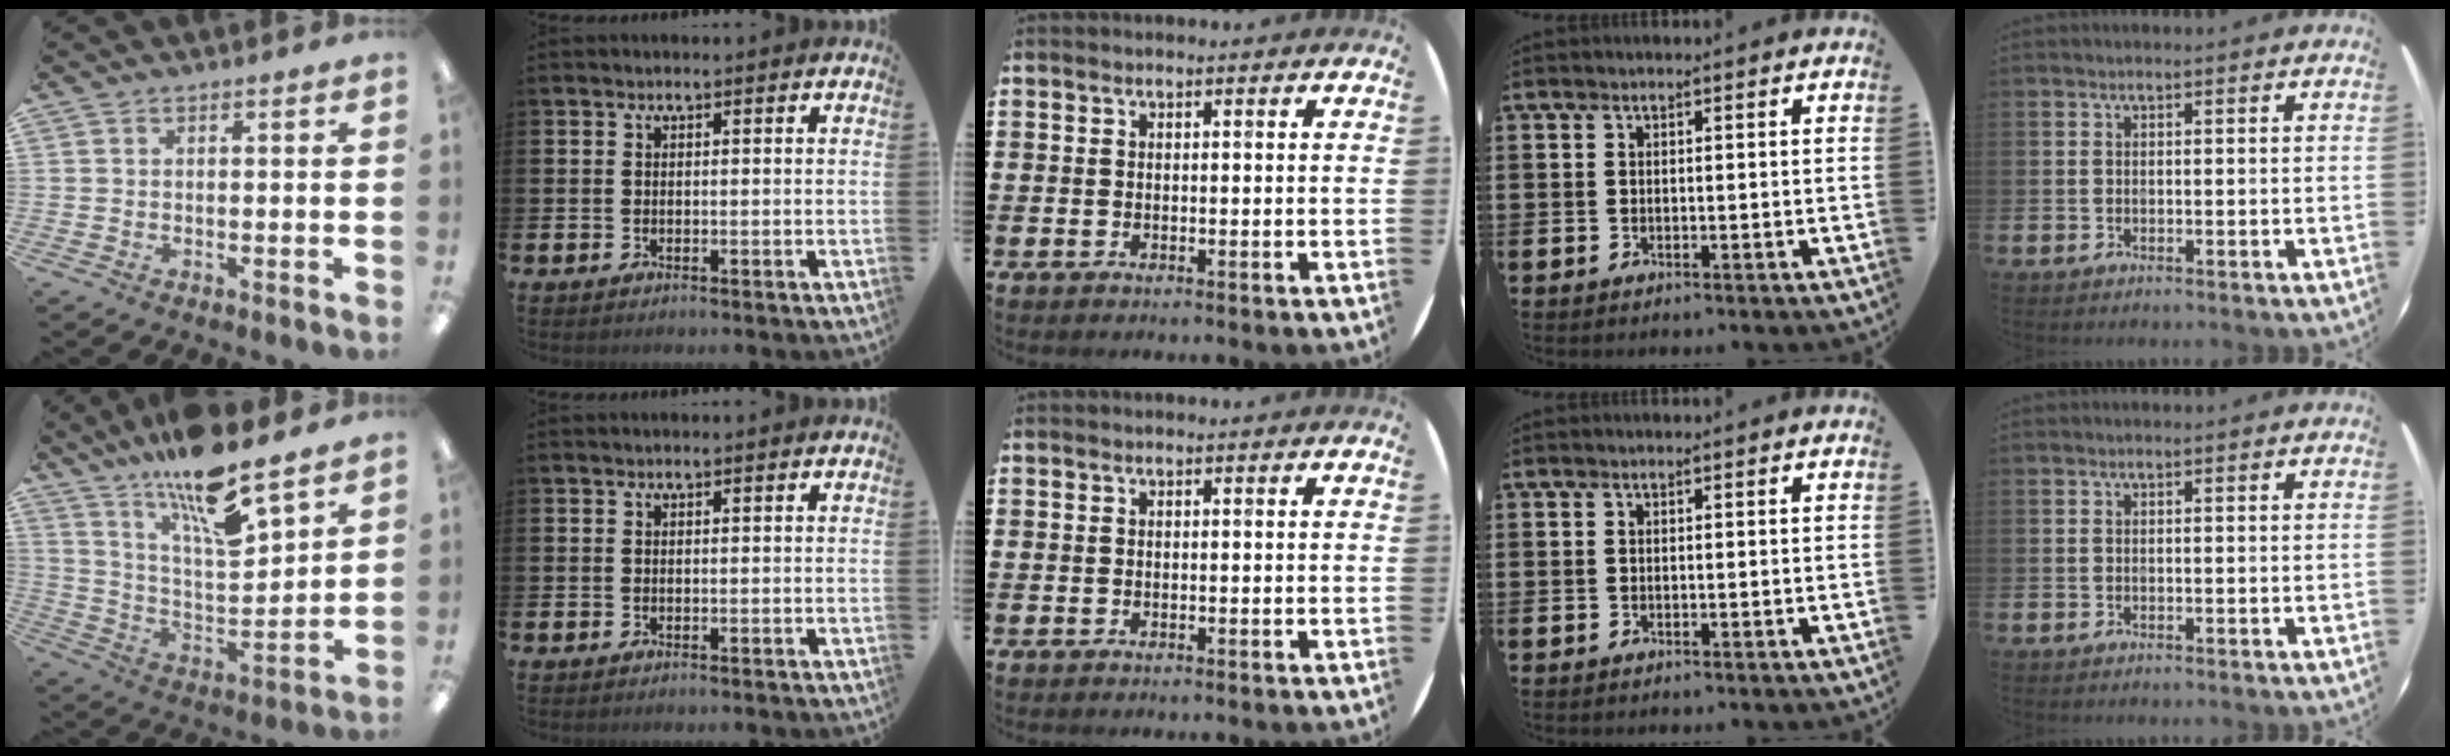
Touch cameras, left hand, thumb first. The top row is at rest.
{"thumb": {"total": 15.7, "force": [12.6, 2.9, 8.9], "torque": [-0.160, -0.085, 0.211]}}